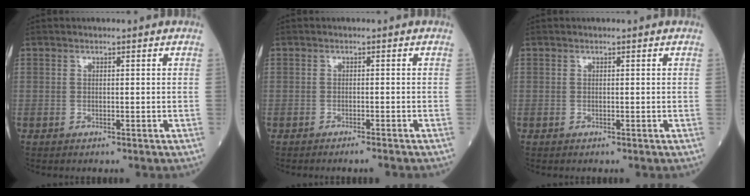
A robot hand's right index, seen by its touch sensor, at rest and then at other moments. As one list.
[{"total": 2.3, "force": [-2.0, -0.3, 1.1], "torque": [-0.014, -0.001, -0.025]}, {"total": 0.0}]